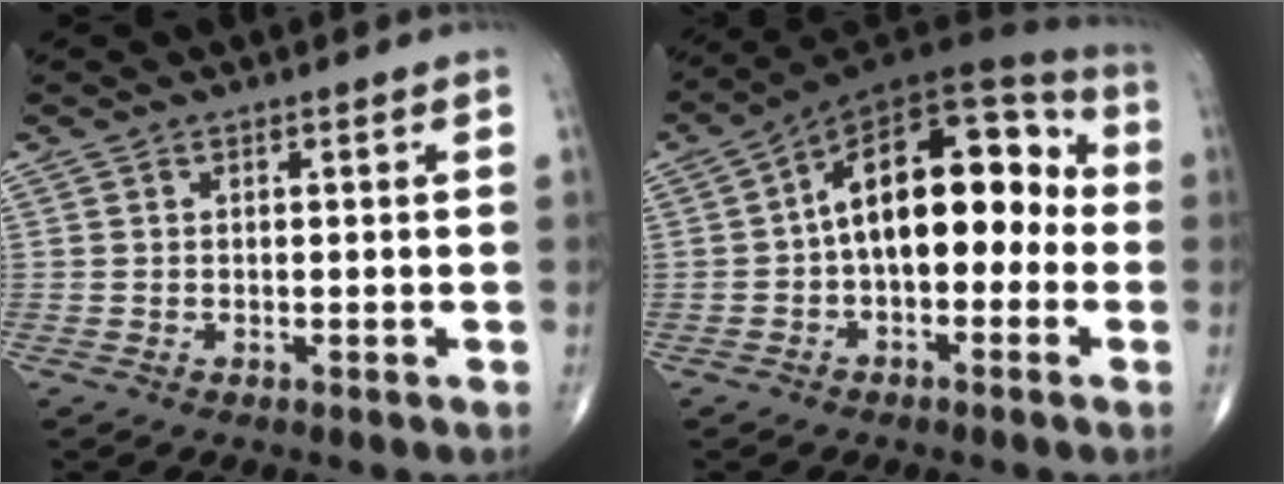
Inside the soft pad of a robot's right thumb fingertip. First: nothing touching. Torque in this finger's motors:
{"motor_torque": [-0.26, 1.63, 1.07, 0.56, 0.36]}